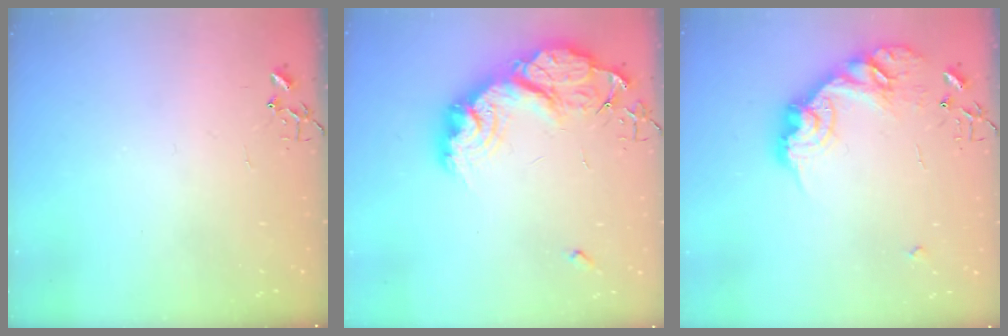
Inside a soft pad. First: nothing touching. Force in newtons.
{"total": 25.2, "press": 25.1, "slide": 2.0}
{"total": 18.3, "press": 18.3, "slide": 1.0}